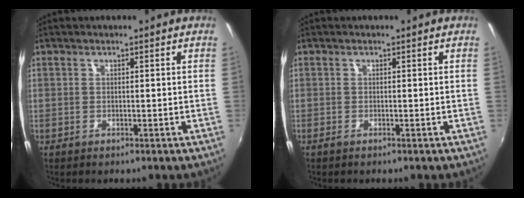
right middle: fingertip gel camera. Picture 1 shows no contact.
{"total": 0.6, "force": [-0.4, 0.1, 0.3], "torque": [-0.007, -0.003, -0.010]}